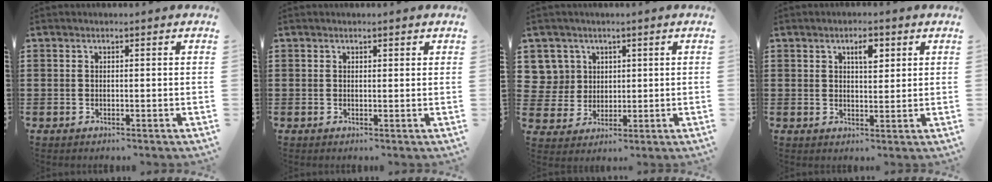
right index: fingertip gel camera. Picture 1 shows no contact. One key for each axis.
{"total": 0.5, "fx": 0.4, "fy": 0.3, "fz": 0.2, "tx": -0.004, "ty": 0.002, "tz": 0.008}
{"total": 5.8, "fx": 2.0, "fy": 5.4, "fz": 0.4, "tx": -0.039, "ty": 0.016, "tz": 0.041}
{"total": 3.3, "fx": 1.6, "fy": 1.3, "fz": 2.6, "tx": -0.041, "ty": 0.000, "tz": 0.022}